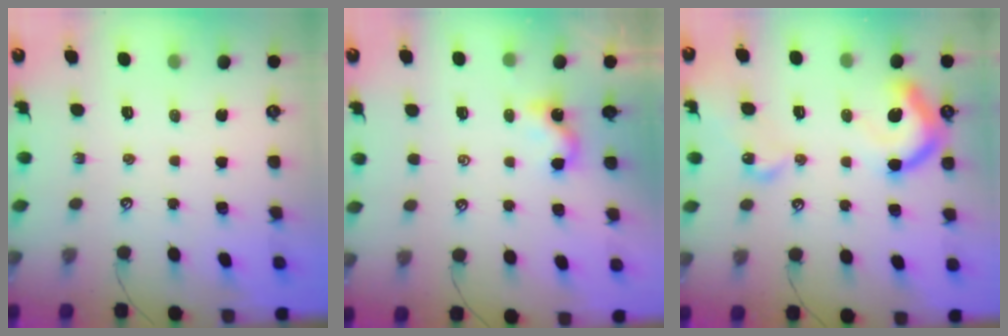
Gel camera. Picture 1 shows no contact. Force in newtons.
{"total": 1.2, "press": 1.1, "slide": 0.2}
{"total": 16.0, "press": 16.0, "slide": 1.2}